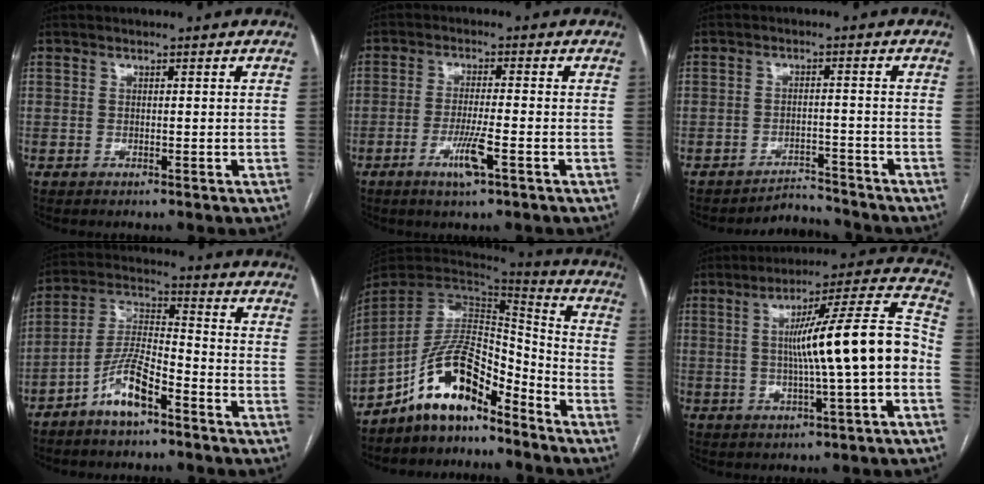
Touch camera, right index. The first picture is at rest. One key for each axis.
{"total": 5.4, "fx": -2.5, "fy": 0.2, "fz": 4.8, "tx": -0.093, "ty": -0.009, "tz": -0.047}
{"total": 3.9, "fx": -3.8, "fy": 0.2, "fz": -0.9, "tx": 0.014, "ty": 0.005, "tz": -0.056}
{"total": 8.1, "fx": -4.9, "fy": 2.4, "fz": 6.0, "tx": -0.129, "ty": 0.007, "tz": -0.093}
{"total": 12.7, "fx": -9.2, "fy": 4.6, "fz": 7.3, "tx": -0.137, "ty": 0.031, "tz": -0.169}
{"total": 15.2, "fx": -1.2, "fy": 0.1, "fz": 15.1, "tx": -0.224, "ty": 0.024, "tz": -0.022}